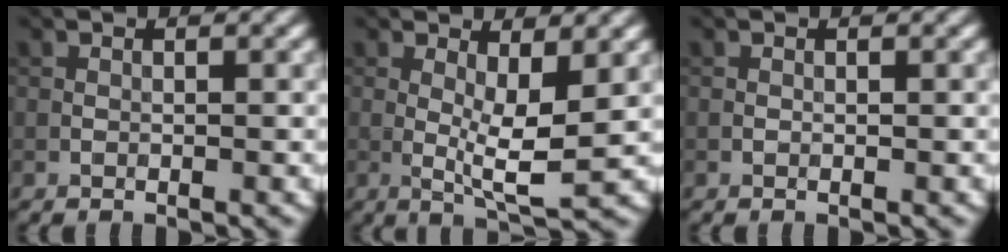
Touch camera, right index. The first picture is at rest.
{"total": 4.1, "force": [0.6, 0.9, 4.0], "torque": [-0.069, -0.012, 0.013]}
{"total": 0.0}